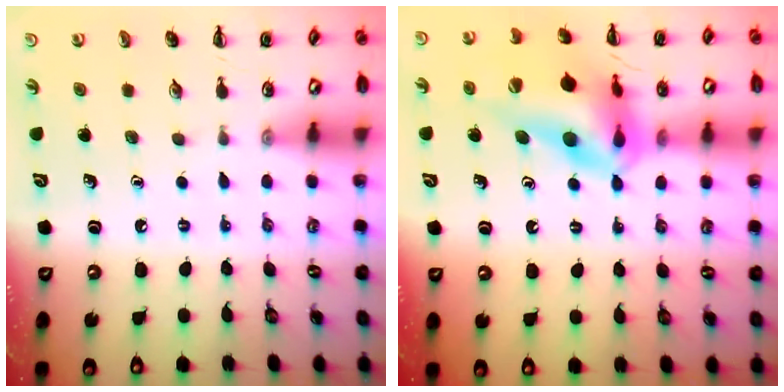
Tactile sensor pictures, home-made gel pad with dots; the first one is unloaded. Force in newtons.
{"total": 16.7, "press": 16.4, "slide": 3.3}